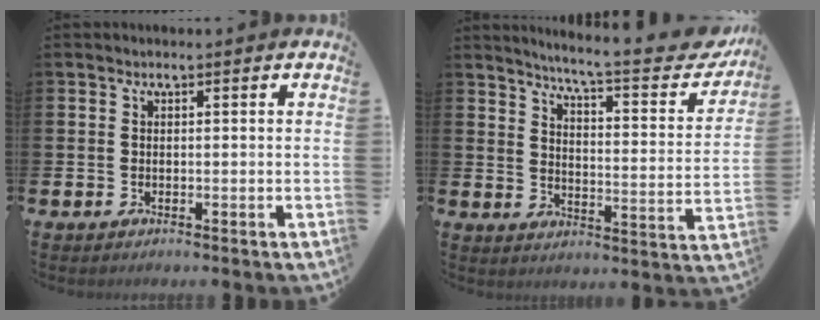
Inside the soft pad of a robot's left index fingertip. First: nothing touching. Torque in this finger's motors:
{"motor_torque": [0.42, -0.61, 0.48, 0.06]}